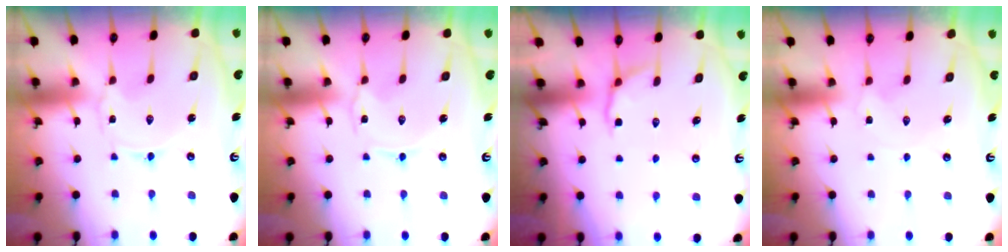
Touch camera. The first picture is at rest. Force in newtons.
{"total": 0.7, "press": 0.7, "slide": 0.1}
{"total": 2.6, "press": 1.4, "slide": 2.2}
{"total": 0.6, "press": 0.6, "slide": 0.3}